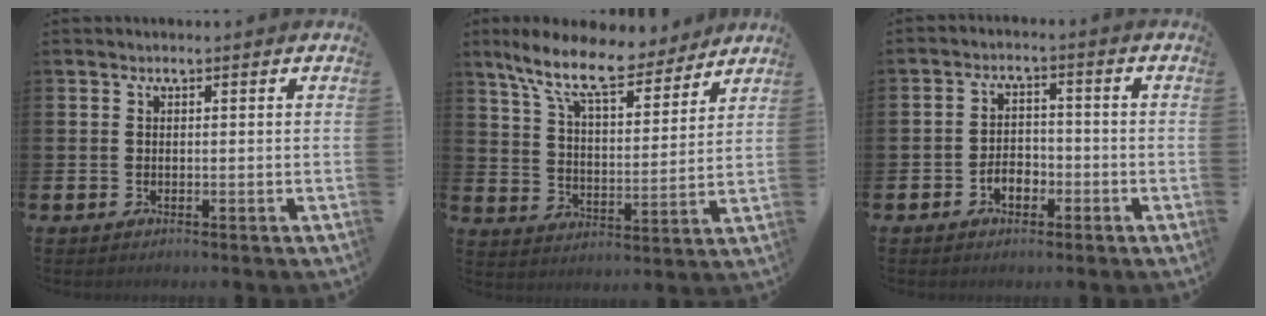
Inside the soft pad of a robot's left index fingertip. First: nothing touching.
{"total": 11.4, "force": [9.5, 3.1, 5.5], "torque": [-0.129, -0.051, 0.165]}
{"total": 3.1, "force": [-1.6, 2.1, 1.7], "torque": [-0.032, 0.006, -0.035]}